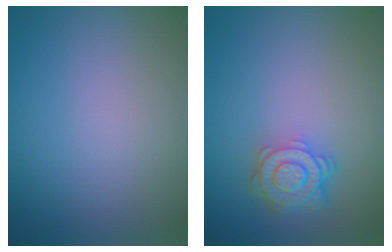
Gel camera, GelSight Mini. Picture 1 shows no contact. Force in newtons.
{"total": 4.4, "press": 3.5, "slide": 2.6}